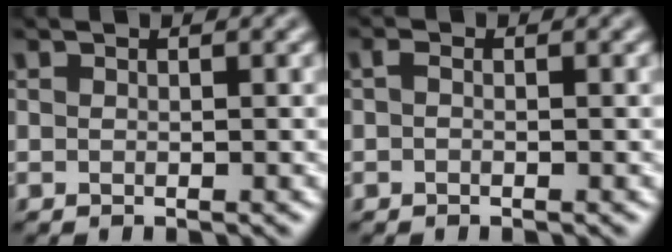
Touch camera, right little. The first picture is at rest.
{"total": 0.6, "force": [-0.3, 0.2, 0.5], "torque": [-0.011, 0.004, -0.009]}